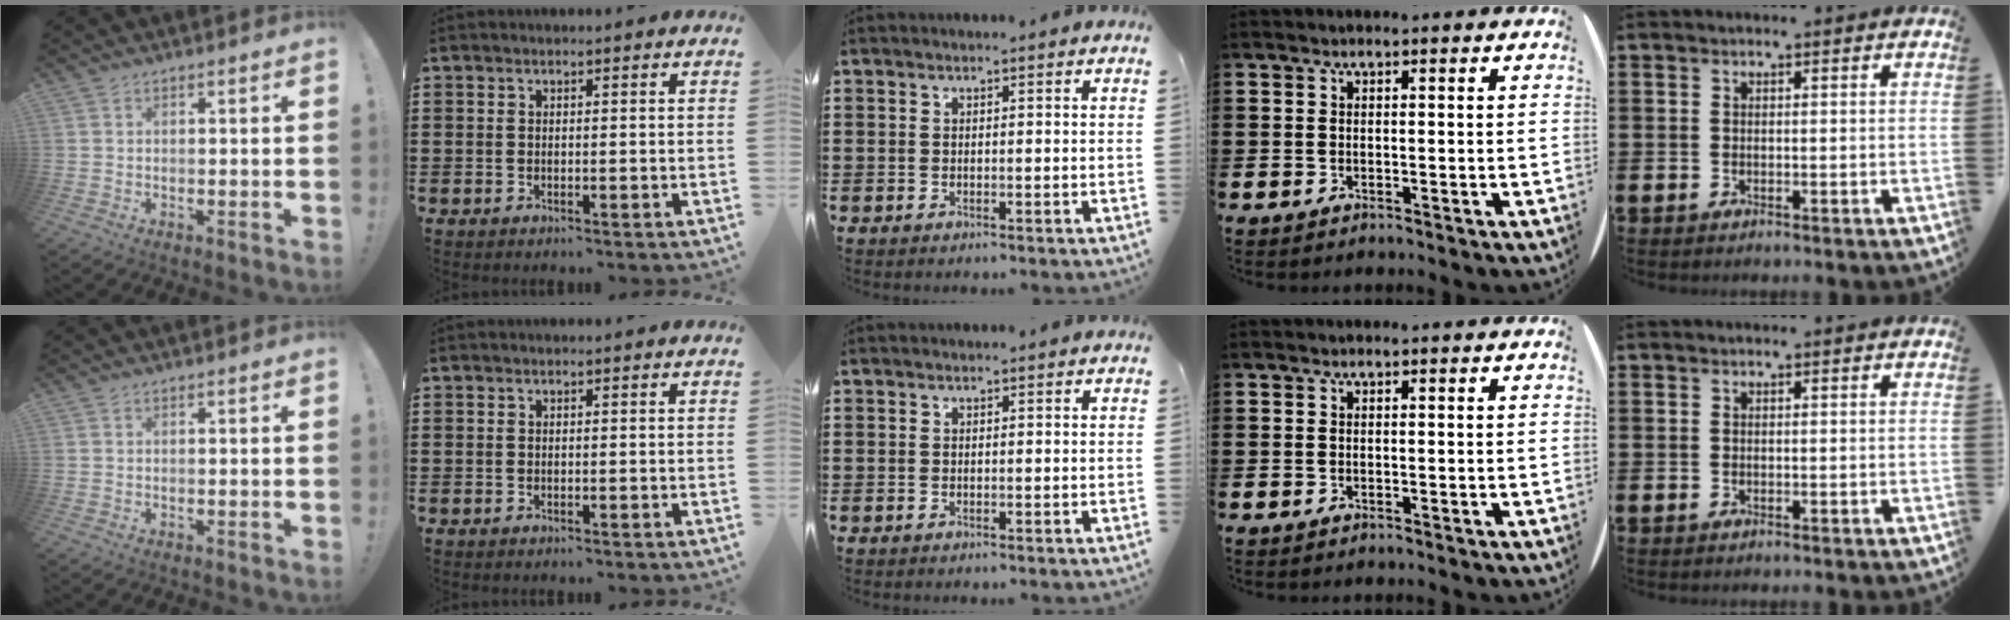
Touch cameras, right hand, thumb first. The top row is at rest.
{}